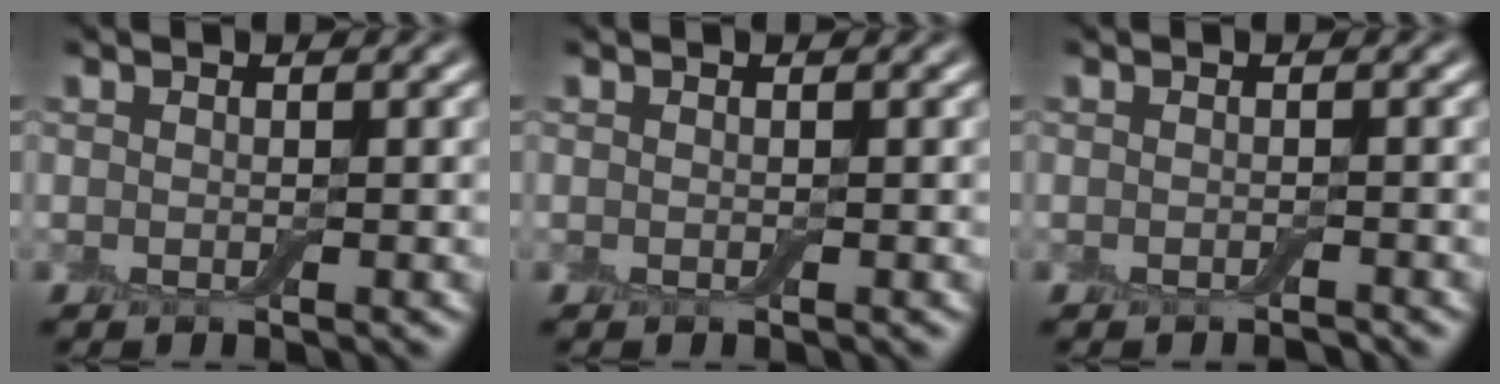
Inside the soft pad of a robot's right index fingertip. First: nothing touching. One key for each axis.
{"total": 0.0}
{"total": 0.6, "fx": -0.5, "fy": 0.0, "fz": 0.2, "tx": -0.002, "ty": 0.002, "tz": -0.009}